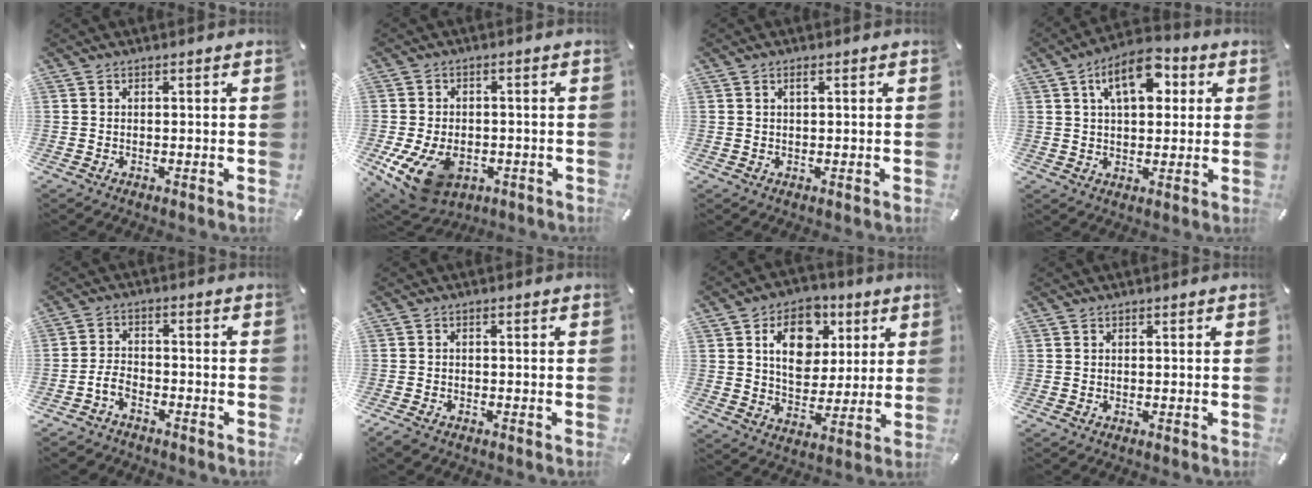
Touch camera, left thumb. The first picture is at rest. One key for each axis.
{"total": 11.7, "fx": -4.3, "fy": 8.1, "fz": 7.3, "tx": -0.142, "ty": 0.013, "tz": -0.073}
{"total": 1.1, "fx": 0.4, "fy": 0.4, "fz": 0.9, "tx": -0.019, "ty": 0.002, "tz": 0.007}
{"total": 11.5, "fx": 4.1, "fy": 6.5, "fz": 8.5, "tx": -0.124, "ty": -0.001, "tz": 0.069}
{"total": 4.4, "fx": -2.9, "fy": 2.7, "fz": 2.0, "tx": -0.047, "ty": 0.015, "tz": -0.057}
{"total": 1.9, "fx": -1.6, "fy": 0.8, "fz": 0.7, "tx": -0.027, "ty": 0.001, "tz": -0.036}
{"total": 13.6, "fx": 5.0, "fy": 10.2, "fz": 7.4, "tx": -0.109, "ty": -0.009, "tz": 0.090}
{"total": 0.0}